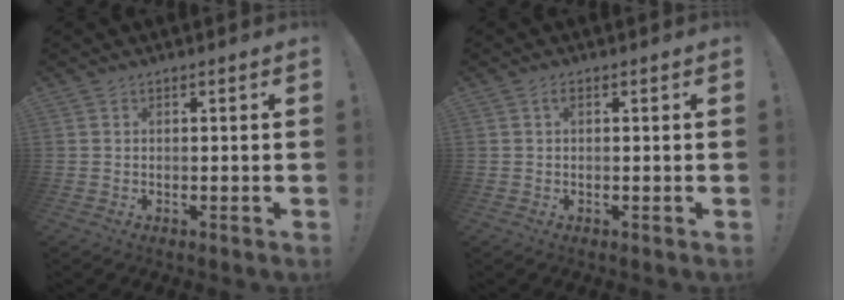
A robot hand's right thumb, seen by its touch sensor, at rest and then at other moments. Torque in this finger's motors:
{"motor_torque": [-0.08, 0.07, 0.09, 0.00, 0.00]}